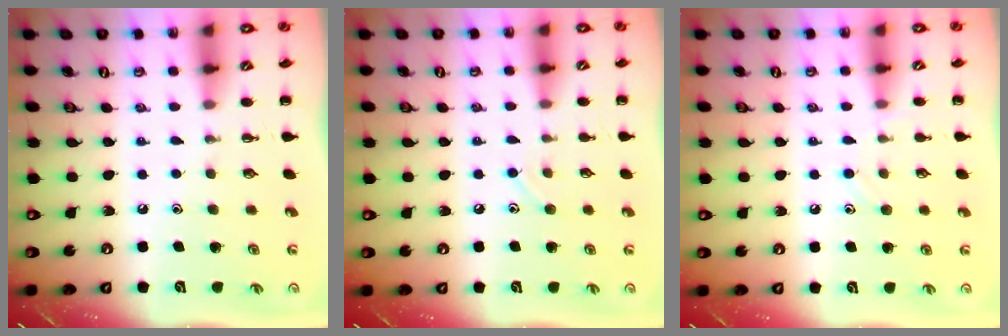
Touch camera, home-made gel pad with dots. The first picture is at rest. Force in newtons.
{"total": 7.1, "press": 6.7, "slide": 2.4}
{"total": 7.3, "press": 6.9, "slide": 2.3}